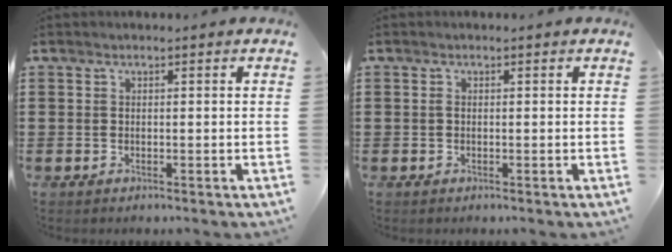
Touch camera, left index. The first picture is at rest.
{"total": 0.6, "force": [0.0, 0.2, 0.6], "torque": [-0.013, -0.002, 0.000]}